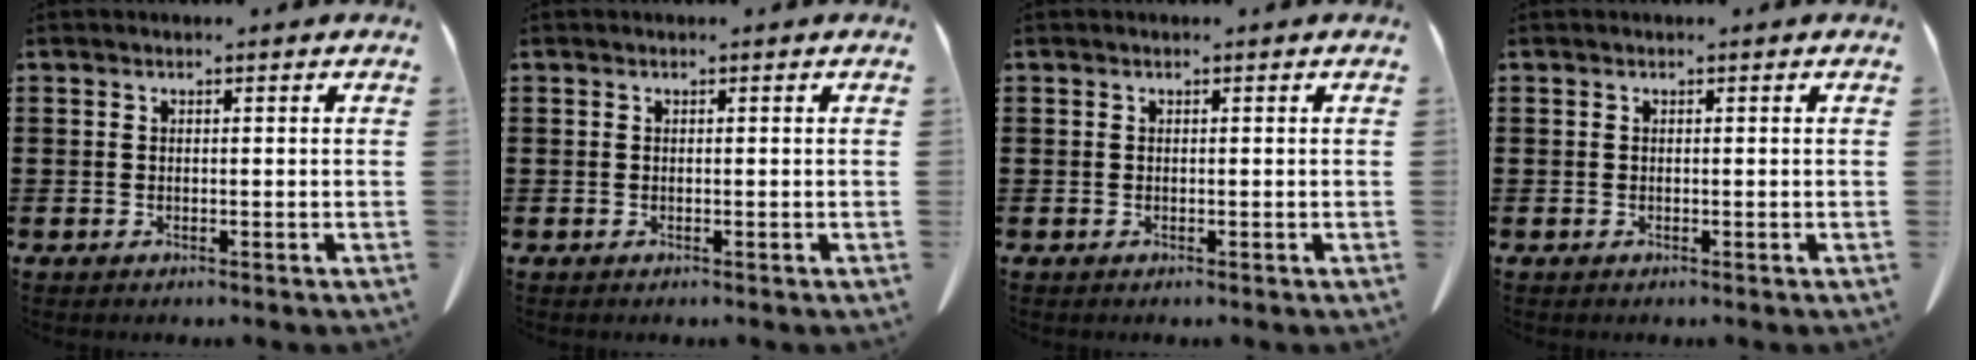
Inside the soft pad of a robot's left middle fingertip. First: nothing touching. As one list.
[{"total": 0.0}, {"total": 0.0}, {"total": 0.0}]